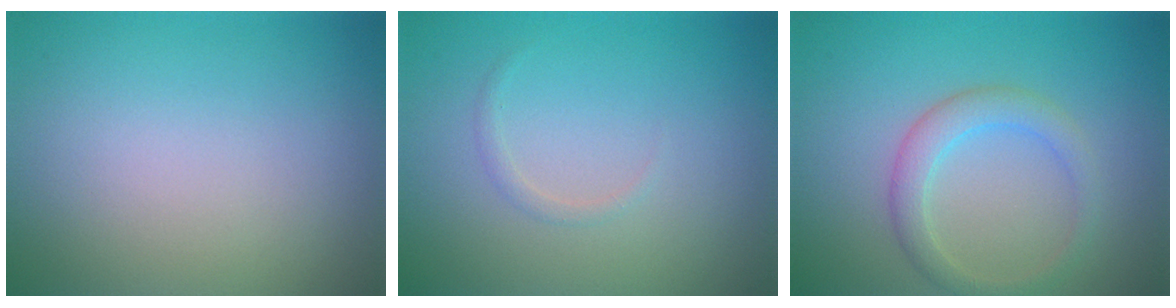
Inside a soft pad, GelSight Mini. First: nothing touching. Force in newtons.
{"total": 0.7, "press": 0.7, "slide": 0.1}
{"total": 2.7, "press": 2.7, "slide": 0.0}